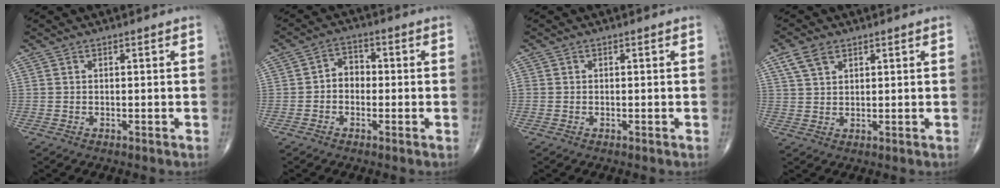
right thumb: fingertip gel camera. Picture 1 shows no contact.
{"total": 4.0, "force": [-0.7, 3.2, 2.3], "torque": [-0.017, 0.020, -0.024]}
{"total": 0.6, "force": [0.0, 0.6, 0.2], "torque": [0.003, 0.002, -0.001]}
{"total": 4.4, "force": [2.5, 2.7, 2.5], "torque": [-0.045, 0.000, 0.052]}